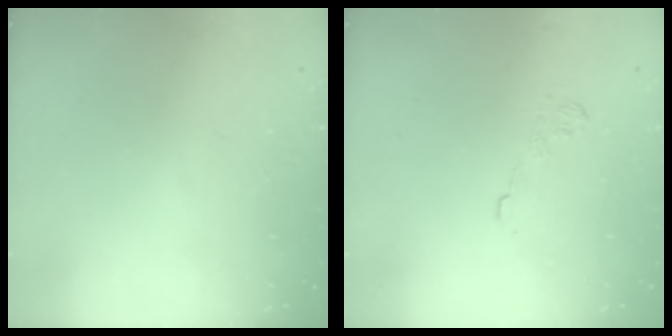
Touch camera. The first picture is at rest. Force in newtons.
{"total": 8.7, "press": 8.6, "slide": 1.3}